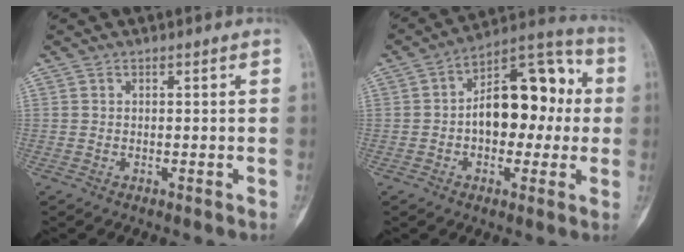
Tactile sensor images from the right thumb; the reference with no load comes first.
{"total": 16.5, "force": [0.6, 9.8, 13.3], "torque": [-0.157, 0.043, 0.000]}